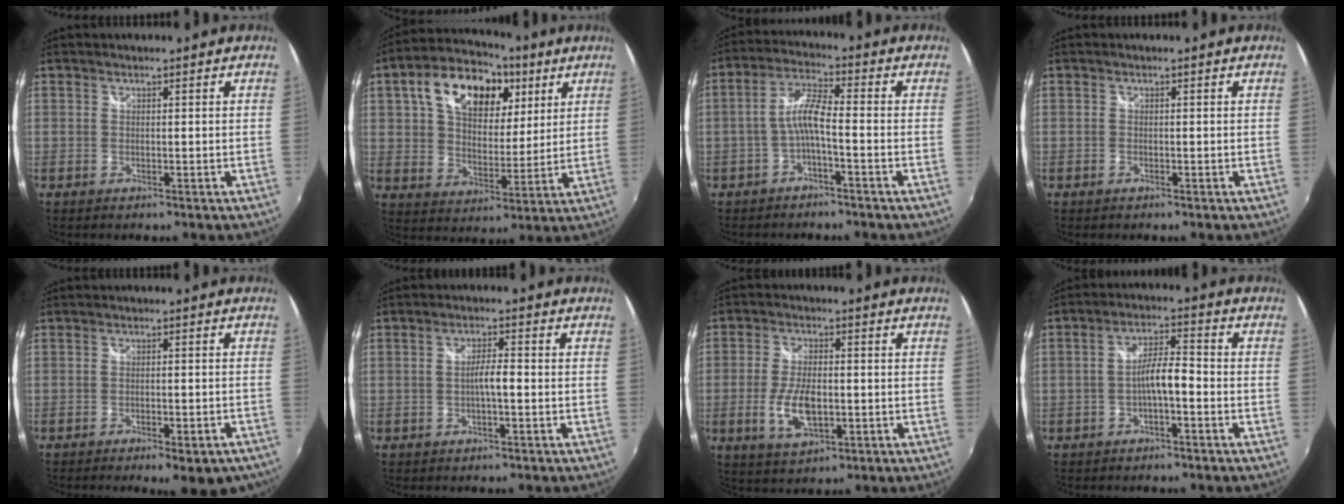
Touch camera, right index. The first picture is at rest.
{"total": 19.5, "force": [8.1, 11.9, 13.1], "torque": [-0.251, 0.044, 0.131]}
{"total": 5.4, "force": [-2.1, 0.7, 5.0], "torque": [-0.112, 0.013, -0.038]}
{"total": 0.6, "force": [-0.5, 0.4, 0.2], "torque": [-0.004, -0.001, -0.009]}
{"total": 8.3, "force": [-6.2, 2.5, 5.0], "torque": [-0.084, -0.014, -0.073]}
{"total": 2.9, "force": [-0.8, 0.4, 2.8], "torque": [-0.051, 0.005, -0.014]}
{"total": 6.4, "force": [-1.4, 3.0, 5.5], "torque": [-0.115, -0.007, -0.024]}
{"total": 5.0, "force": [-2.1, 1.0, 4.4], "torque": [-0.083, 0.011, -0.037]}